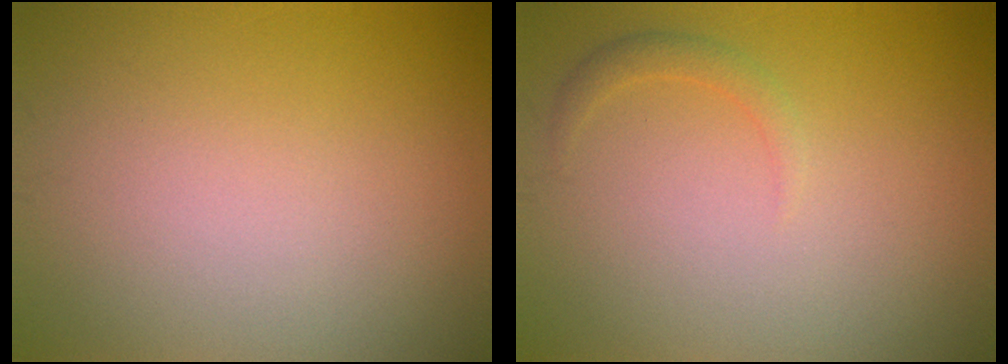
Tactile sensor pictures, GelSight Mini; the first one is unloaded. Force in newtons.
{"total": 1.1, "press": 1.1, "slide": 0.0}